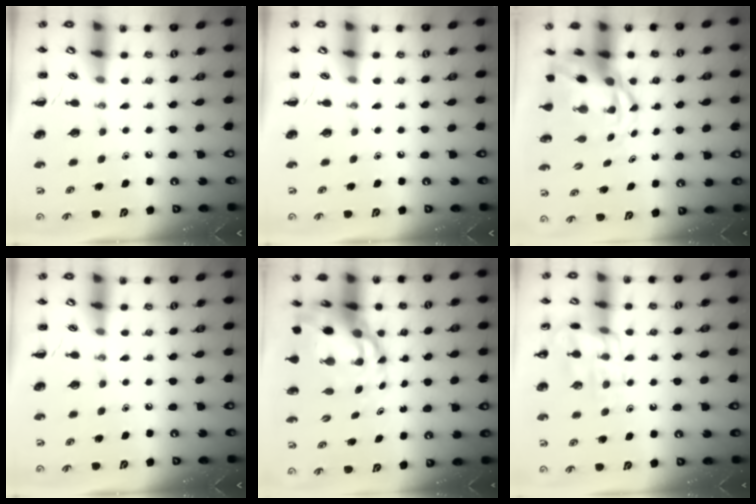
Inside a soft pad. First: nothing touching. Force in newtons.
{"total": 0.0}
{"total": 6.3, "press": 6.1, "slide": 1.7}
{"total": 0.0}
{"total": 12.1, "press": 11.6, "slide": 3.3}
{"total": 13.5, "press": 13.4, "slide": 1.1}